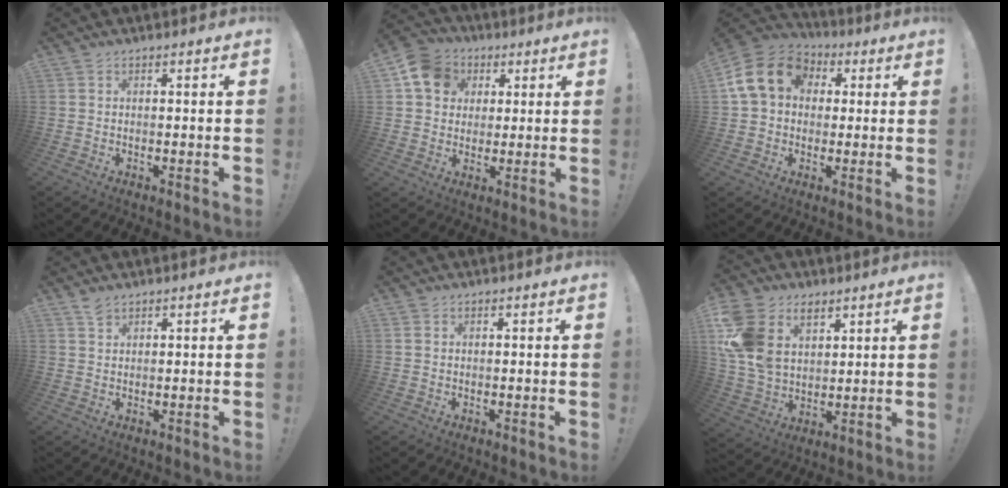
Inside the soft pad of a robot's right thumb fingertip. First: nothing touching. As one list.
[{"total": 11.9, "force": [3.9, 10.1, 5.1], "torque": [-0.073, -0.009, 0.080]}, {"total": 16.1, "force": [4.2, 12.4, 9.3], "torque": [-0.153, 0.003, 0.082]}, {"total": 2.1, "force": [1.8, 0.7, 0.9], "torque": [-0.009, -0.010, 0.032]}, {"total": 0.6, "force": [0.3, 0.4, 0.2], "torque": [-0.008, 0.003, 0.007]}, {"total": 16.7, "force": [6.9, 12.2, 9.0], "torque": [-0.184, -0.035, 0.133]}]